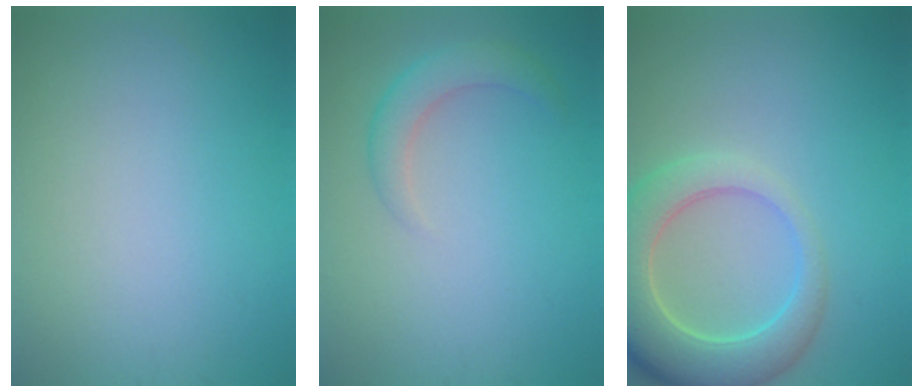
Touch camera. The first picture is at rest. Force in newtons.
{"total": 2.5, "press": 2.5, "slide": 0.1}
{"total": 6.8, "press": 6.7, "slide": 0.9}